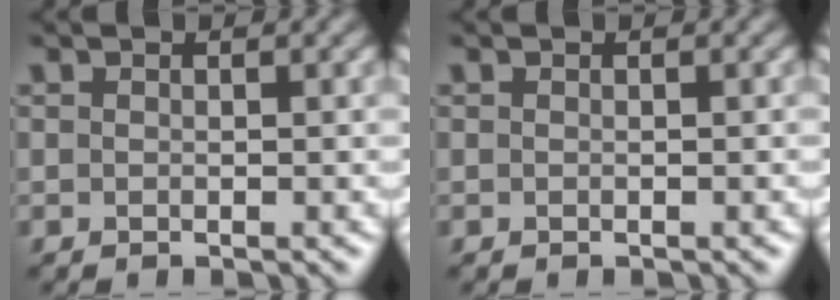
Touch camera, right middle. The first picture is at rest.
{"total": 0.0}